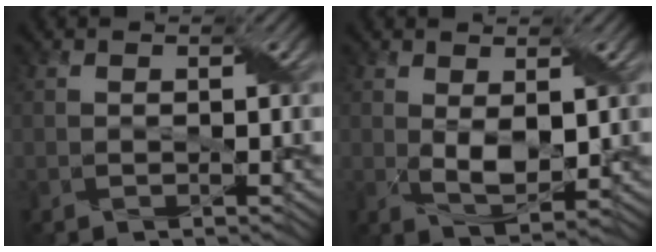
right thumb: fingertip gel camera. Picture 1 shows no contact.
{"total": 4.3, "force": [0.6, 2.2, 3.7], "torque": [-0.080, -0.007, 0.017]}